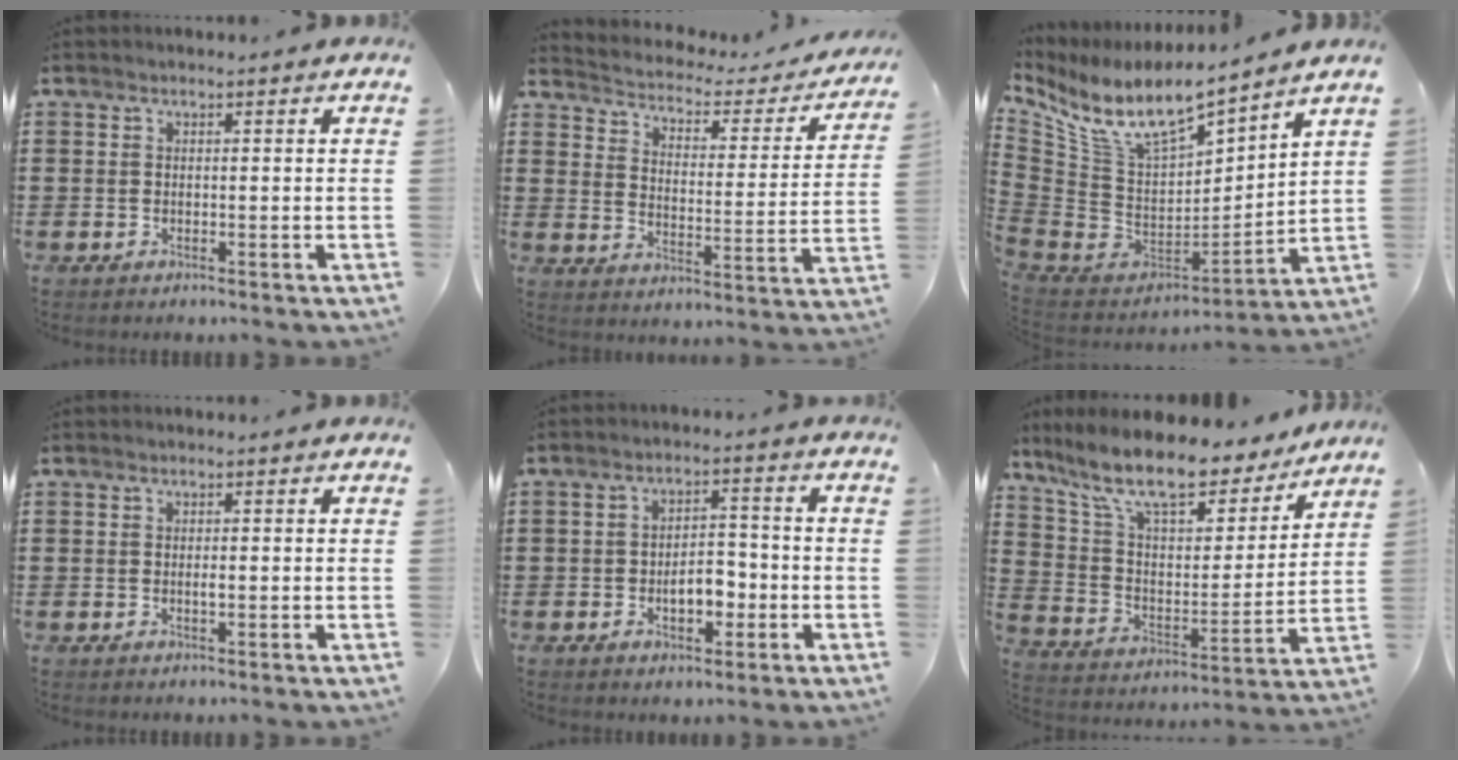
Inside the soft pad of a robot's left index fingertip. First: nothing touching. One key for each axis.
{"total": 2.3, "fx": 2.0, "fy": 0.8, "fz": 0.7, "tx": -0.032, "ty": -0.024, "tz": 0.025}
{"total": 10.1, "fx": 7.6, "fy": 2.7, "fz": 6.0, "tx": -0.154, "ty": -0.064, "tz": 0.131}
{"total": 1.2, "fx": 0.0, "fy": 0.3, "fz": 1.2, "tx": -0.023, "ty": -0.002, "tz": 0.000}
{"total": 5.5, "fx": -1.6, "fy": 2.7, "fz": 4.4, "tx": -0.063, "ty": 0.002, "tz": -0.035}
{"total": 11.7, "fx": 9.9, "fy": 2.1, "fz": 5.9, "tx": -0.149, "ty": -0.063, "tz": 0.169}